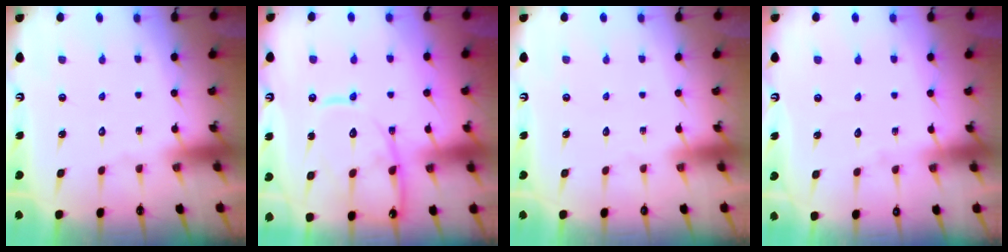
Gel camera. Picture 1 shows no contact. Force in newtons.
{"total": 14.2, "press": 14.2, "slide": 1.4}
{"total": 0.0}
{"total": 2.8, "press": 2.8, "slide": 0.3}